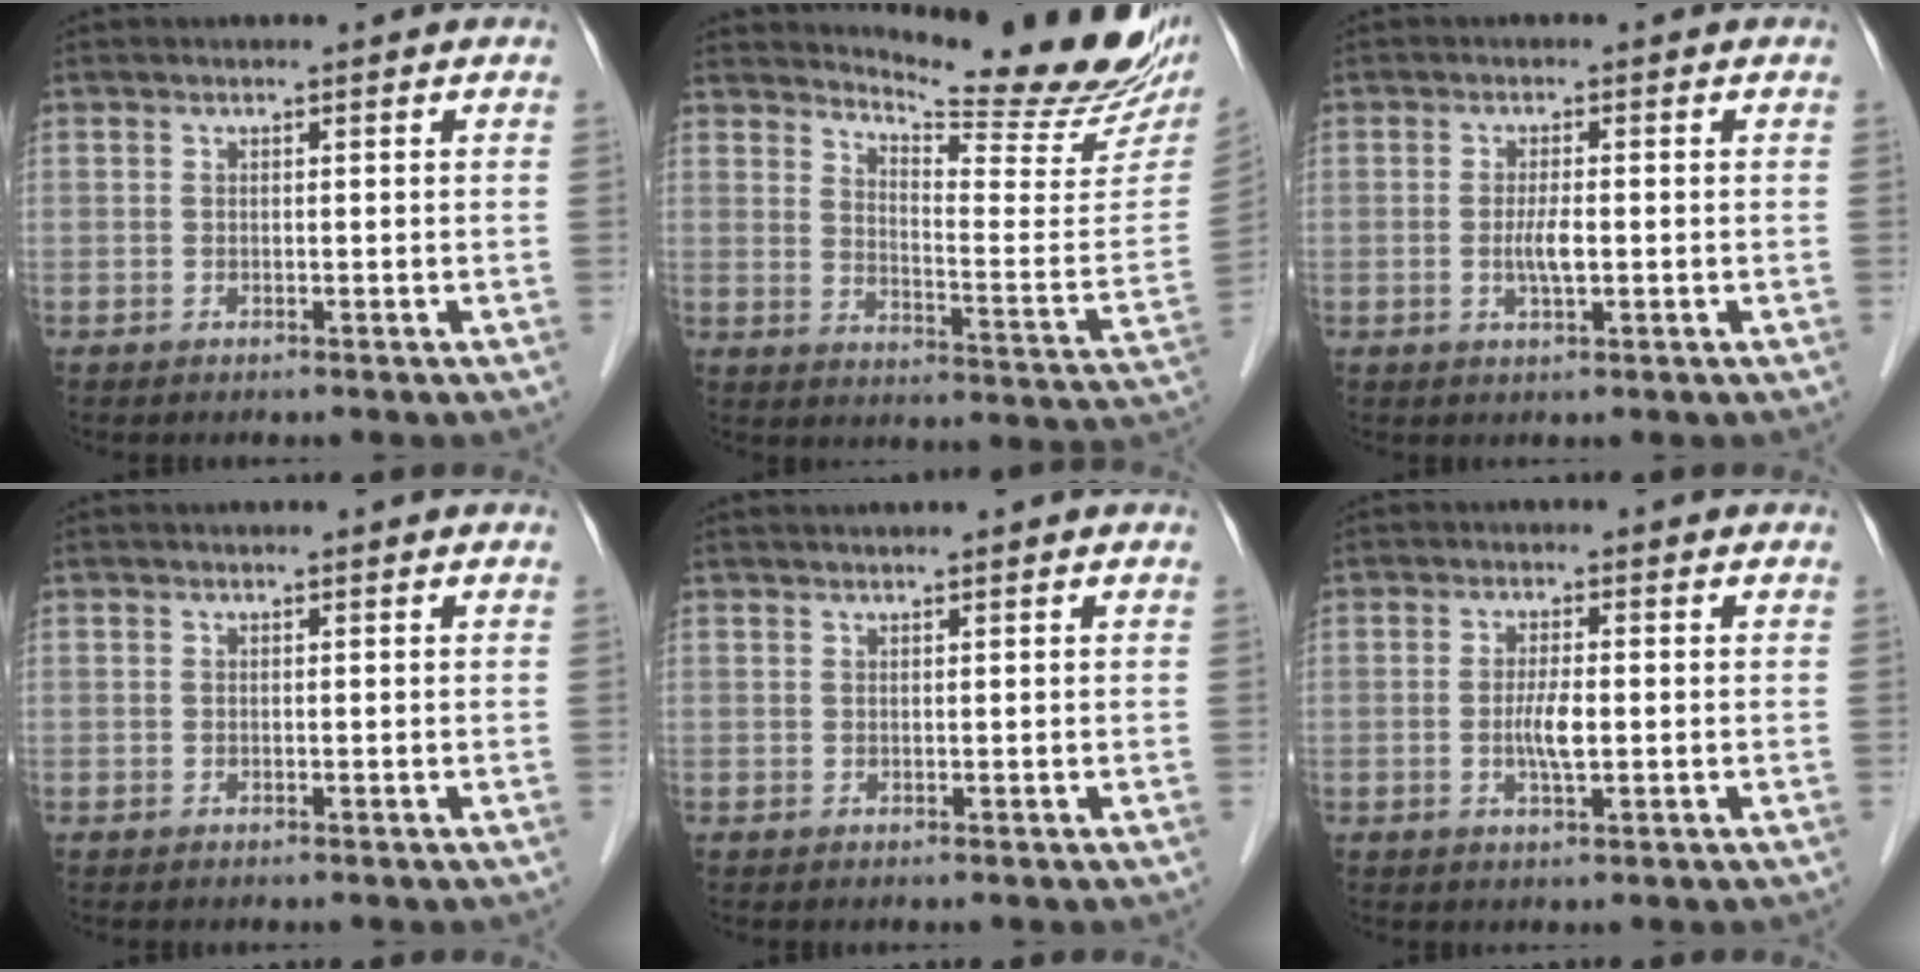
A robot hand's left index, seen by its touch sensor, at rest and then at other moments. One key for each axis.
{"total": 19.5, "fx": 18.0, "fy": 1.7, "fz": 7.5, "tx": -0.115, "ty": -0.100, "tz": 0.223}
{"total": 2.6, "fx": -0.3, "fy": 0.4, "fz": 2.6, "tx": -0.054, "ty": -0.003, "tz": -0.005}
{"total": 0.0}
{"total": 1.8, "fx": 1.6, "fy": -0.2, "fz": 0.9, "tx": -0.009, "ty": 0.022, "tz": 0.032}
{"total": 3.3, "fx": -0.4, "fy": 0.5, "fz": 3.2, "tx": -0.067, "ty": -0.003, "tz": -0.006}